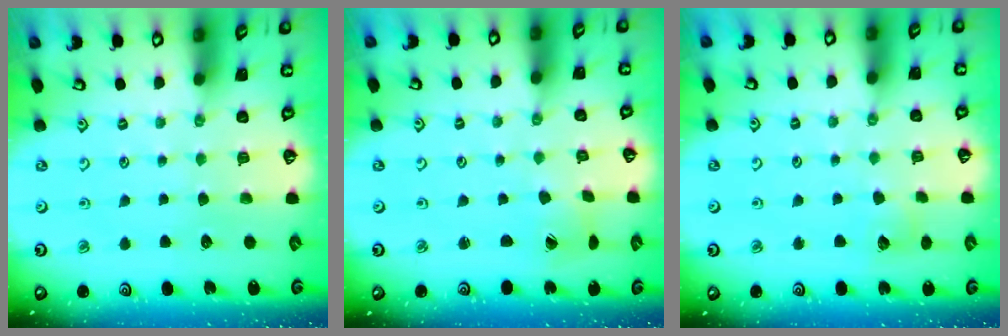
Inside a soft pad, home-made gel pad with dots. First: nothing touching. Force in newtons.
{"total": 2.5, "press": 2.4, "slide": 0.4}
{"total": 6.5, "press": 6.5, "slide": 0.6}